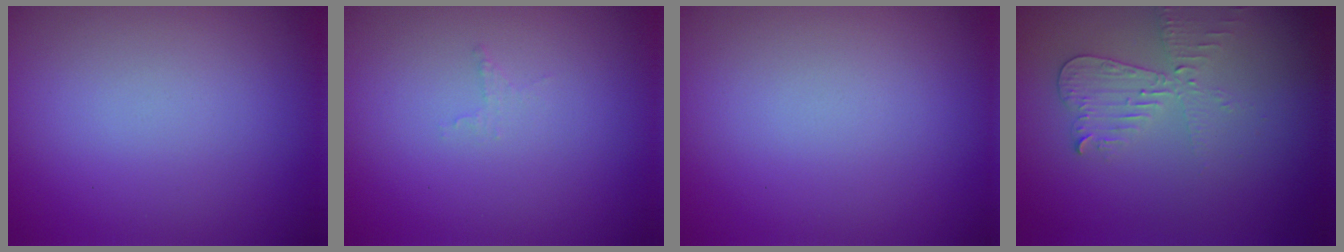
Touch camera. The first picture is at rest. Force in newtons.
{"total": 0.7, "press": 0.6, "slide": 0.2}
{"total": 0.0}
{"total": 2.8, "press": 2.6, "slide": 0.9}